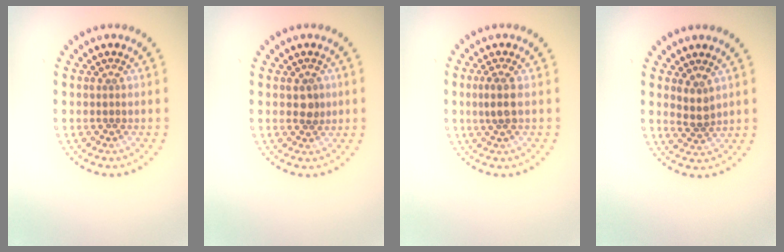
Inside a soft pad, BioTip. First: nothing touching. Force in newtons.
{"total": 1.5, "press": 1.4, "slide": 0.5}
{"total": 1.8, "press": 1.6, "slide": 0.7}
{"total": 1.8, "press": 1.5, "slide": 1.1}